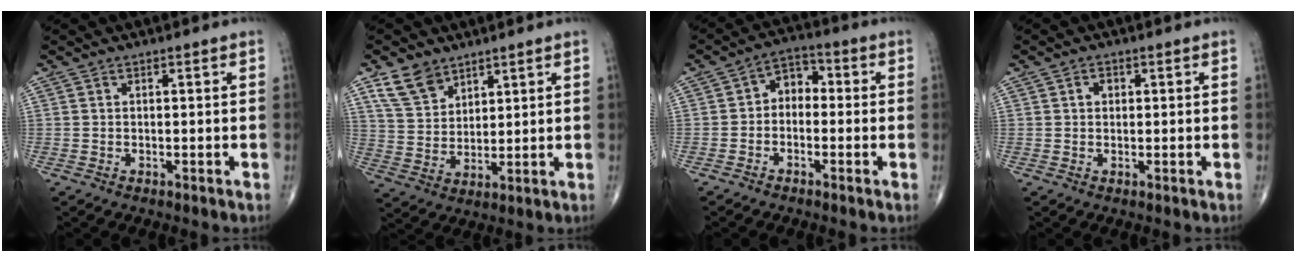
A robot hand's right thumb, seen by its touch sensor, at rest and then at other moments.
{"total": 7.9, "force": [5.3, 5.0, 3.1], "torque": [-0.042, -0.026, 0.111]}
{"total": 5.1, "force": [-0.6, 3.8, 3.4], "torque": [-0.031, 0.026, -0.027]}
{"total": 1.6, "force": [0.4, 1.3, 0.8], "torque": [-0.008, 0.001, 0.004]}